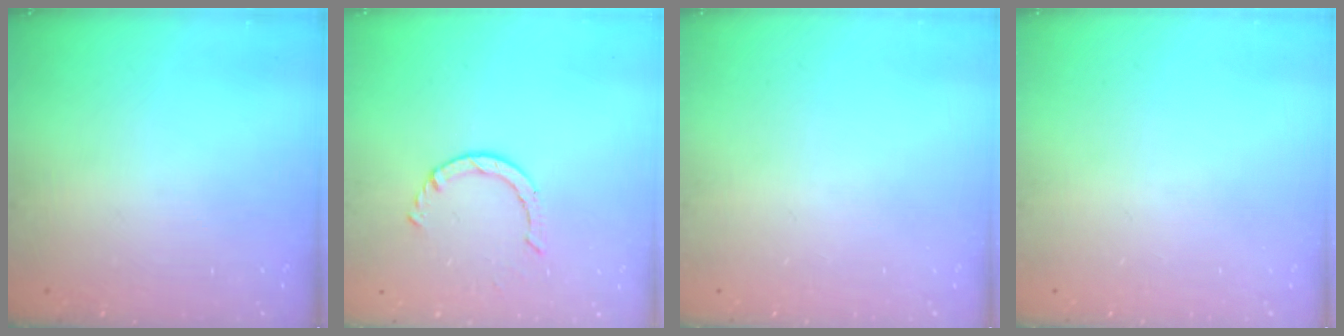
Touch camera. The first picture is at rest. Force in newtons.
{"total": 2.2, "press": 2.2, "slide": 0.4}
{"total": 0.0}
{"total": 0.0}